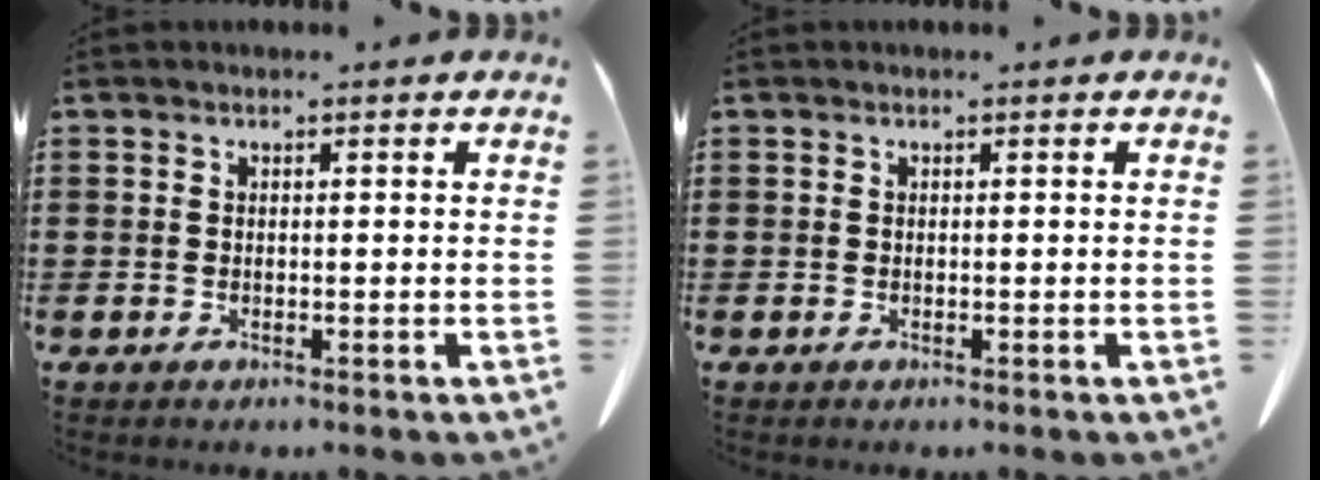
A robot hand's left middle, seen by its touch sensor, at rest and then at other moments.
{"total": 0.0}